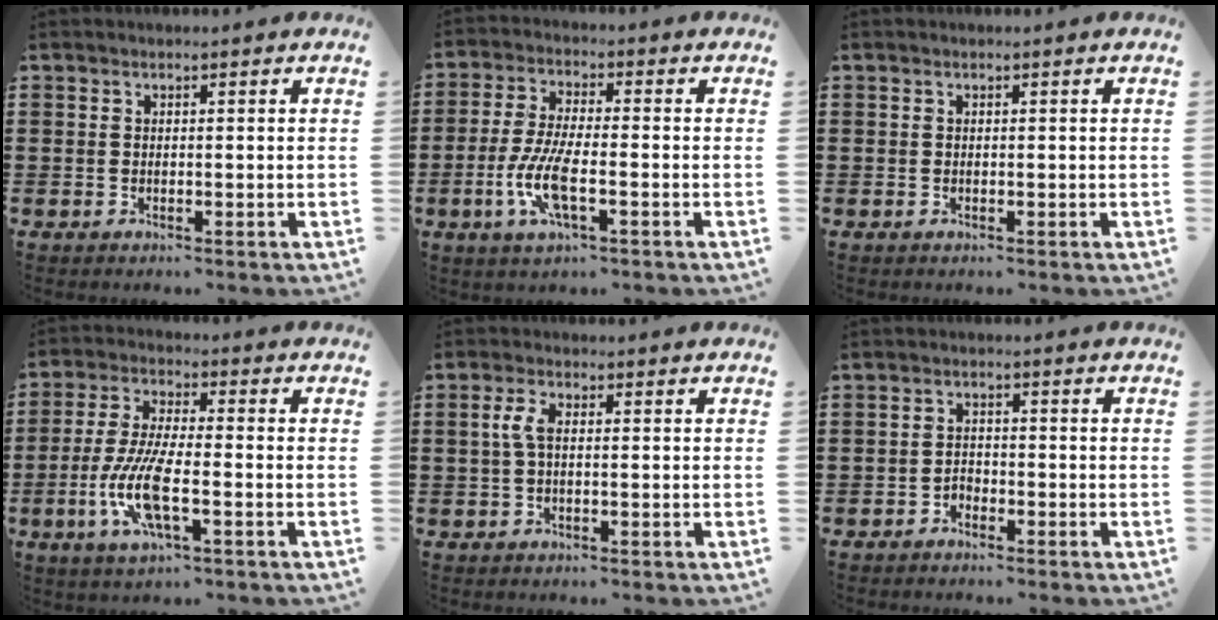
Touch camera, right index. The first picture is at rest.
{"total": 7.9, "force": [-2.7, 2.3, 7.1], "torque": [-0.156, -0.014, -0.054]}
{"total": 0.0}
{"total": 9.6, "force": [-3.3, 2.7, 8.6], "torque": [-0.194, -0.014, -0.066]}
{"total": 3.2, "force": [0.1, 1.3, 2.9], "torque": [-0.071, 0.001, -0.005]}
{"total": 1.6, "force": [-1.4, 0.7, 0.3], "torque": [-0.011, 0.000, -0.030]}